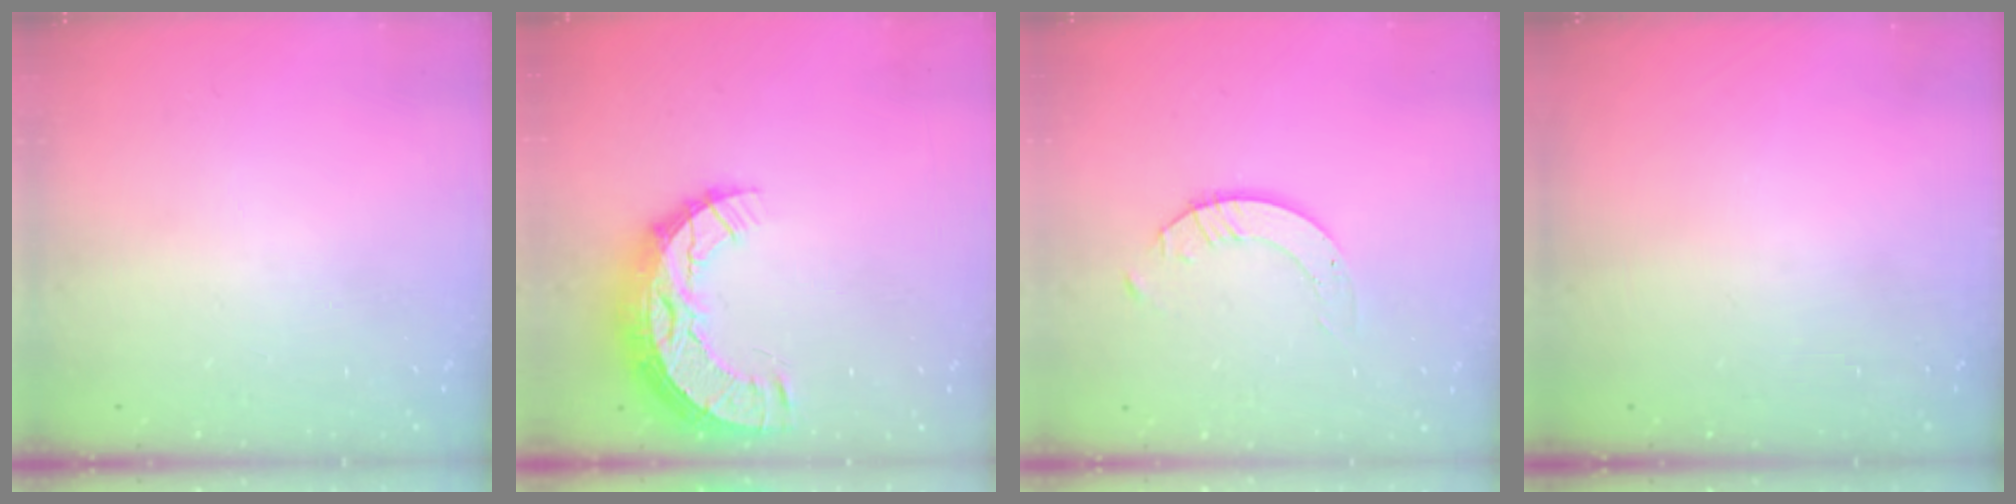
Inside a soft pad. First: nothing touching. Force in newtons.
{"total": 13.0, "press": 13.0, "slide": 0.9}
{"total": 2.7, "press": 2.7, "slide": 0.2}
{"total": 0.0}